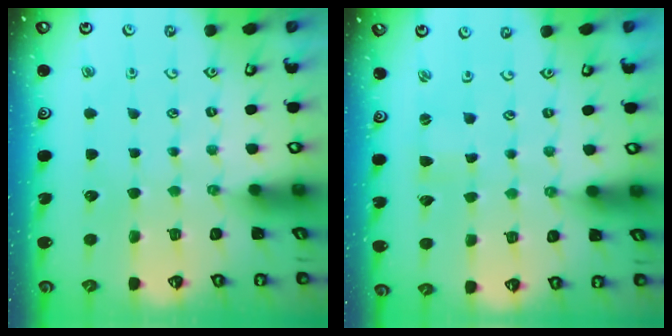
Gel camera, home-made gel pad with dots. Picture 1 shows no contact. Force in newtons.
{"total": 1.3, "press": 1.3, "slide": 0.2}